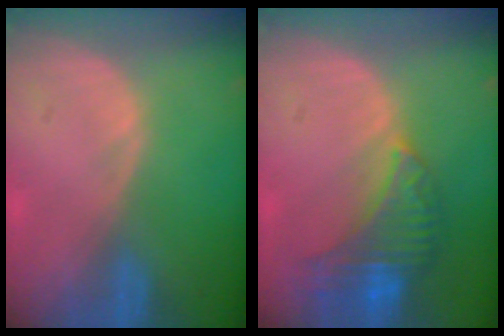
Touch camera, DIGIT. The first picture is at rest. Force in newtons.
{"total": 8.1, "press": 7.3, "slide": 3.5}